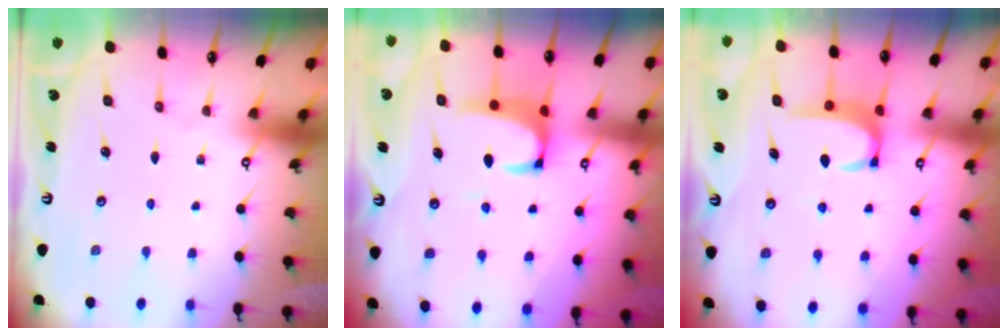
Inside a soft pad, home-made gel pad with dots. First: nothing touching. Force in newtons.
{"total": 2.1, "press": 1.9, "slide": 1.0}
{"total": 3.5, "press": 3.5, "slide": 0.5}